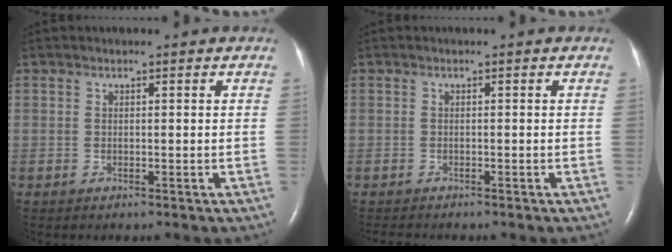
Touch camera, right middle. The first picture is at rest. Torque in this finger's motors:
{"motor_torque": [0.07, -0.11, -0.02, -0.01]}